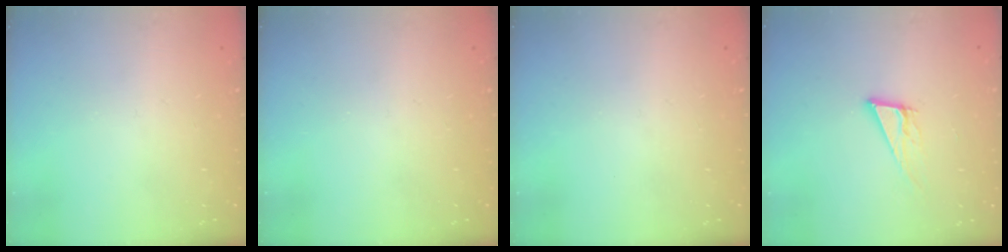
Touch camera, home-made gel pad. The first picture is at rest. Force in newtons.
{"total": 0.0}
{"total": 0.0}
{"total": 9.2, "press": 8.4, "slide": 3.5}